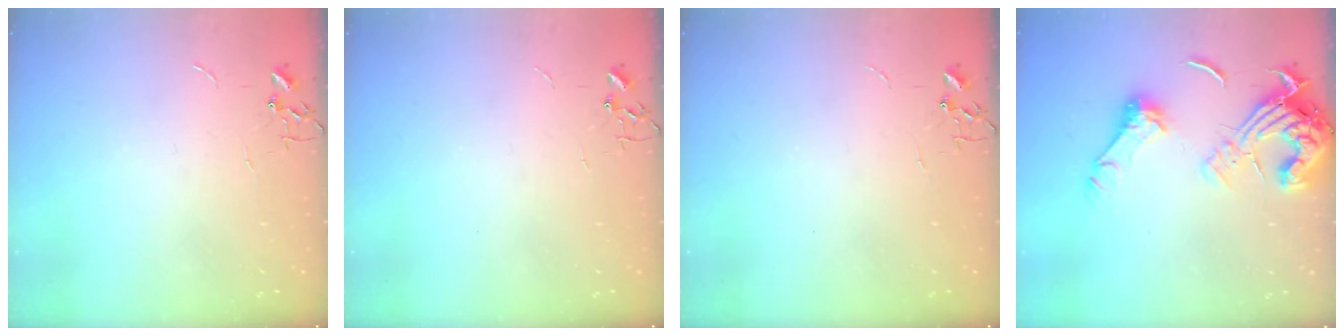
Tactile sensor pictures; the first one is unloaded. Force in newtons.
{"total": 0.0}
{"total": 0.0}
{"total": 17.0, "press": 16.9, "slide": 1.9}